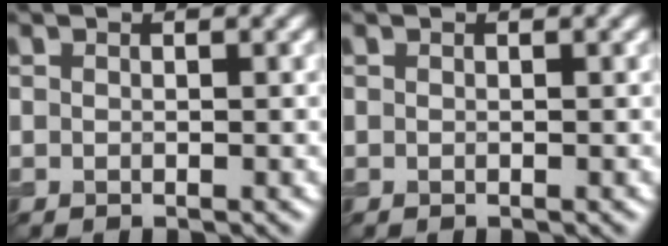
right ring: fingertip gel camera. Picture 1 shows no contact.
{"total": 0.0}